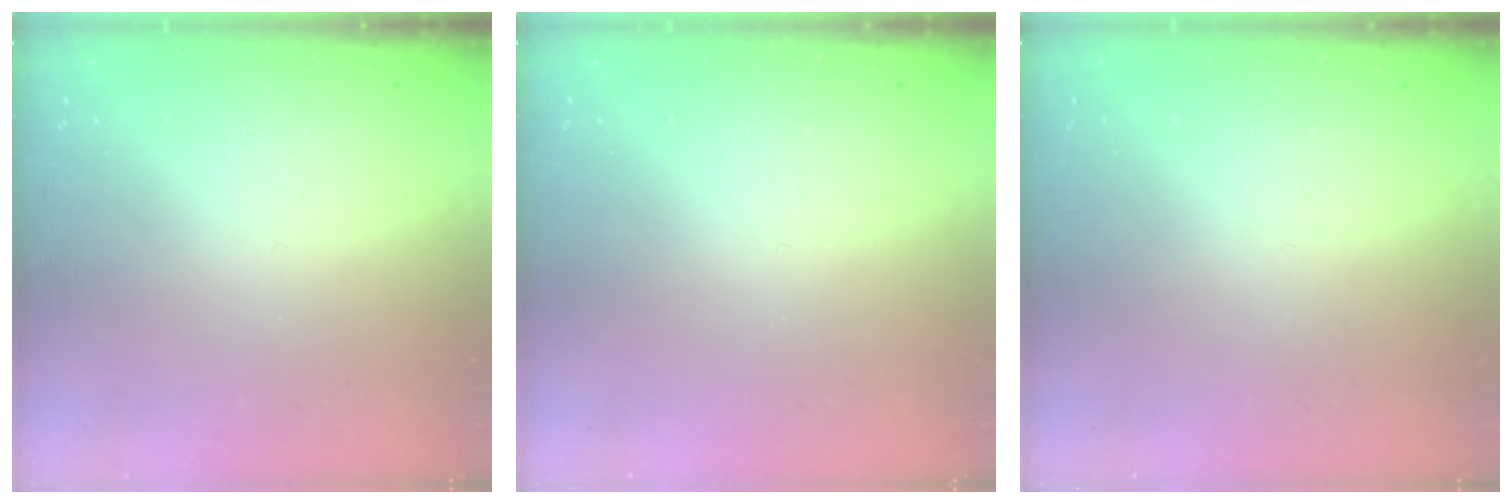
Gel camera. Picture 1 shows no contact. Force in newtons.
{"total": 0.0}
{"total": 0.0}